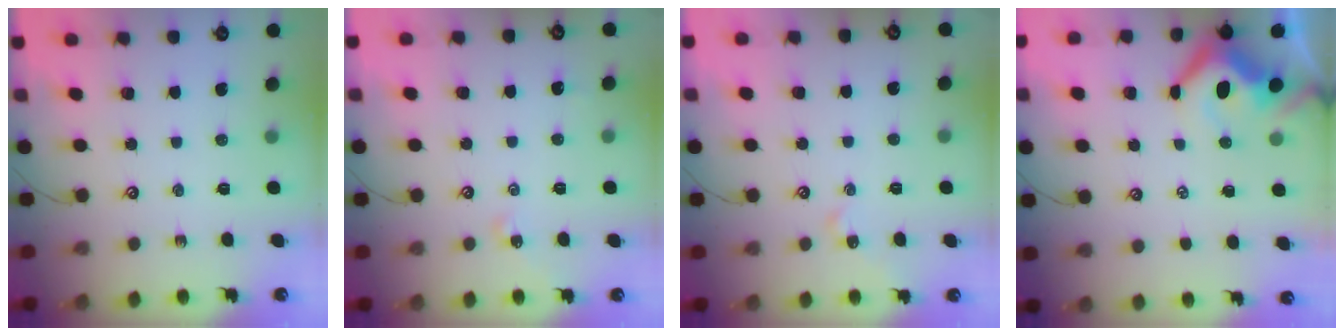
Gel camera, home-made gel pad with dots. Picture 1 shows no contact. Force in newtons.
{"total": 4.3, "press": 4.3, "slide": 0.6}
{"total": 0.0}
{"total": 6.4, "press": 6.3, "slide": 1.5}